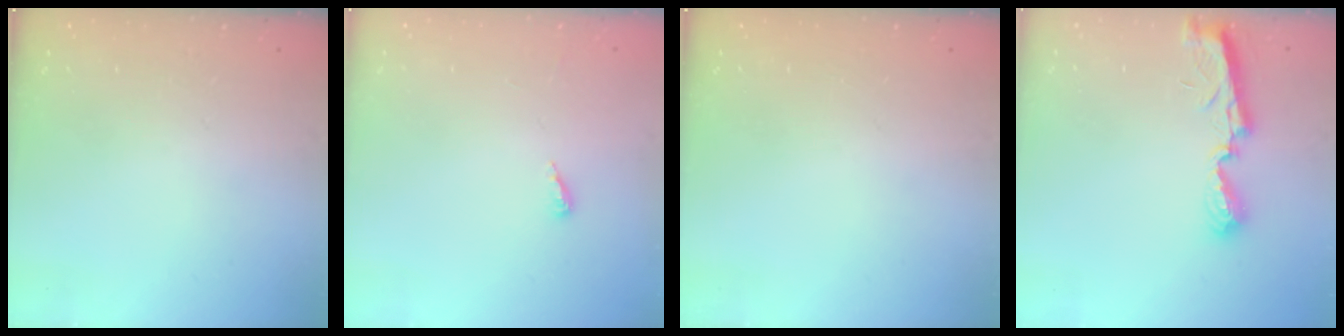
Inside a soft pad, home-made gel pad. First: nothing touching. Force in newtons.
{"total": 2.8, "press": 2.8, "slide": 0.2}
{"total": 0.0}
{"total": 7.6, "press": 7.5, "slide": 0.3}